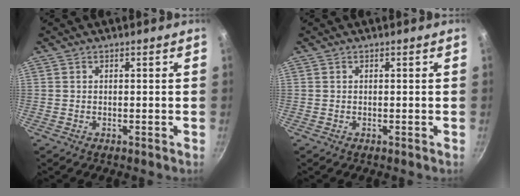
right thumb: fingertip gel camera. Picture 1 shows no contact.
{"total": 0.0}